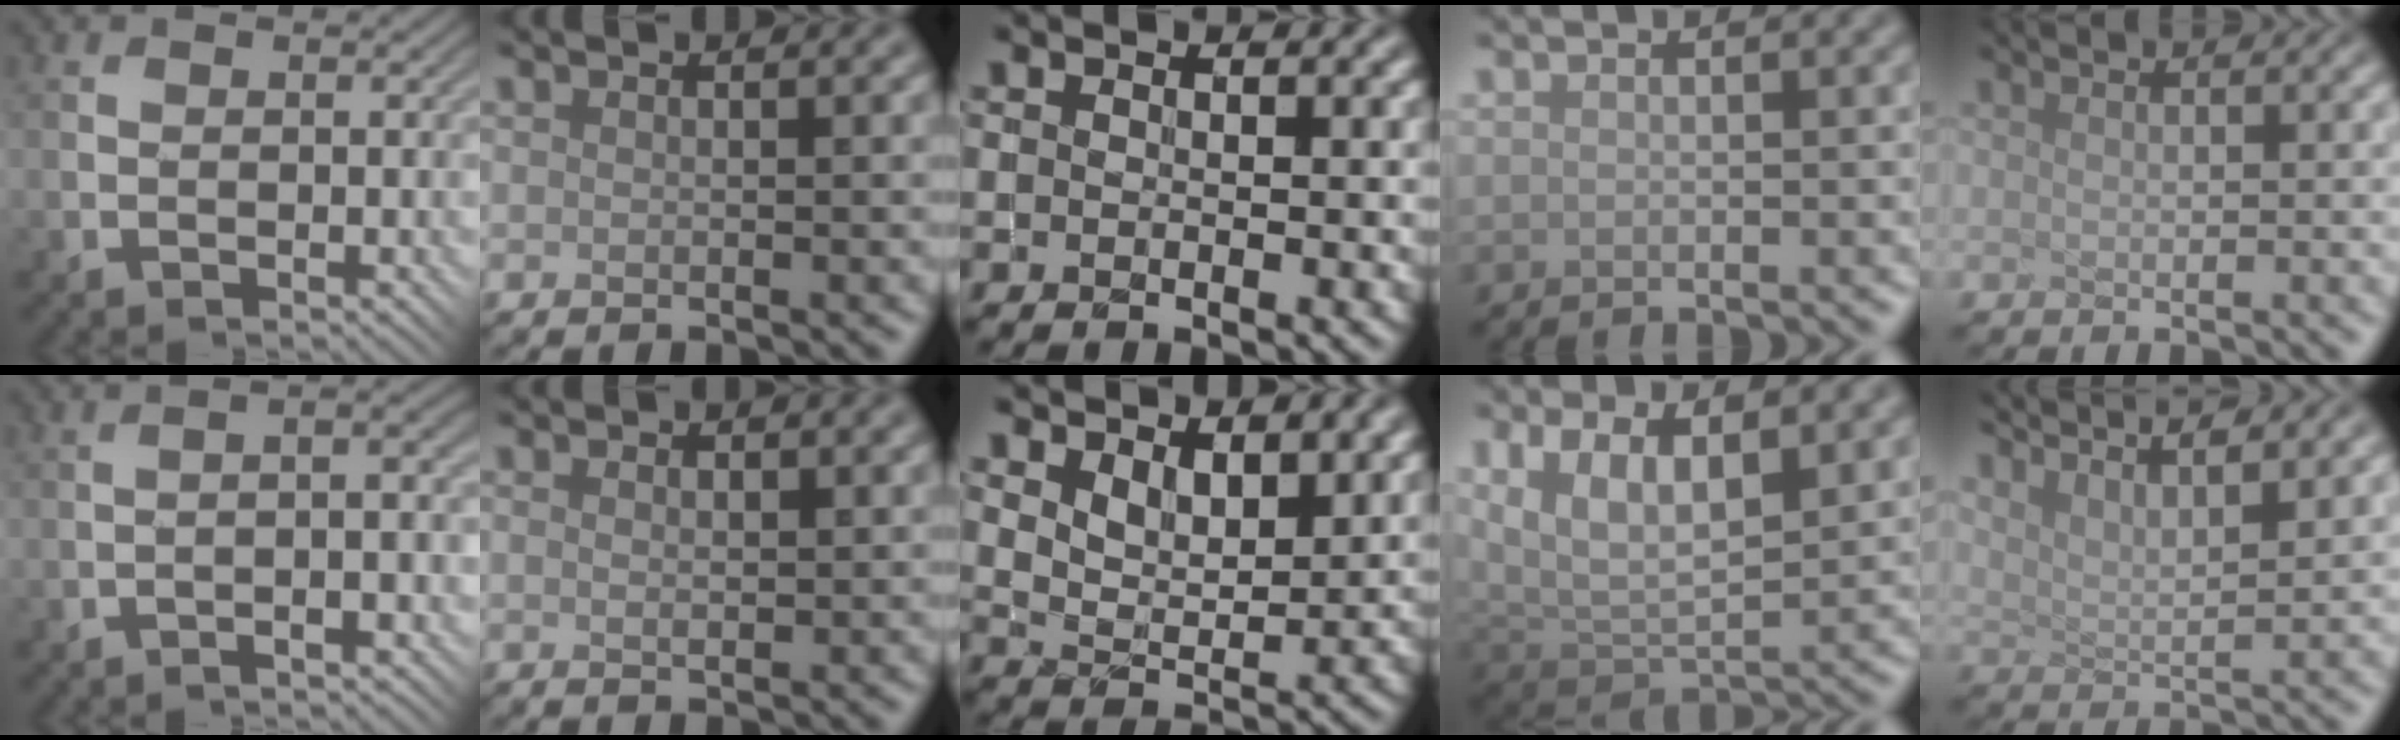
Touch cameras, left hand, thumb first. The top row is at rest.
{"thumb": {"total": 4.4, "force": [-1.3, 0.8, 4.2], "torque": [-0.065, 0.007, -0.020]}, "index": {"total": 1.6, "force": [0.6, 0.8, 1.3], "torque": [-0.015, -0.001, 0.009]}, "middle": {"total": 4.0, "force": [2.9, 1.7, 2.1], "torque": [-0.042, -0.005, 0.053]}, "ring": {"total": 7.4, "force": [2.8, 3.6, 5.8], "torque": [-0.126, -0.003, 0.050]}, "little": {"total": 5.7, "force": [5.0, 0.6, 2.7], "torque": [-0.061, 0.017, 0.082]}}